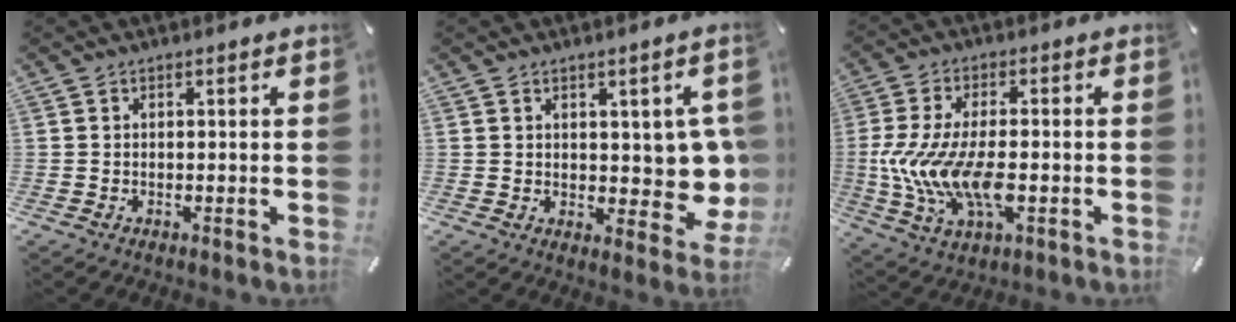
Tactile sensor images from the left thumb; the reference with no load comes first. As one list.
[{"total": 7.2, "force": [2.0, 5.1, 4.7], "torque": [-0.033, -0.016, 0.039]}, {"total": 14.0, "force": [-2.5, 6.8, 12.0], "torque": [-0.257, -0.009, -0.041]}]